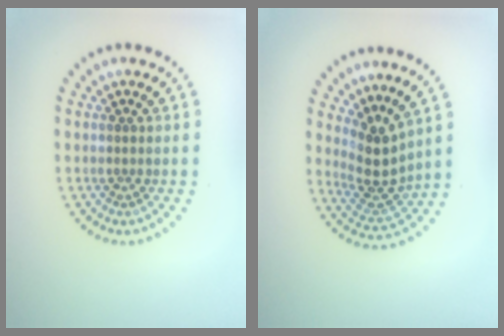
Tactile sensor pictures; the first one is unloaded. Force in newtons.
{"total": 3.5, "press": 2.6, "slide": 2.3}